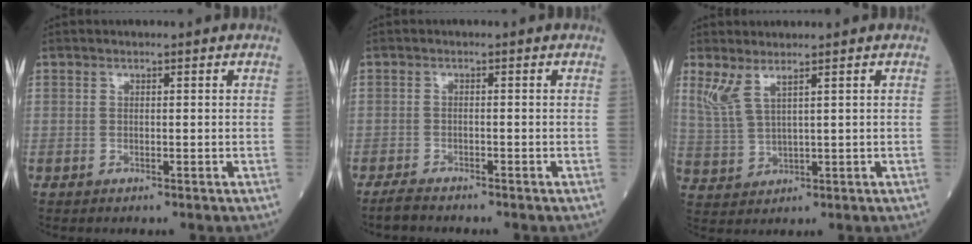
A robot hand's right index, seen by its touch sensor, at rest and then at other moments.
{"total": 2.4, "force": [-2.2, 0.3, 0.9], "torque": [-0.023, -0.007, -0.039]}
{"total": 4.2, "force": [2.7, 0.7, 3.0], "torque": [-0.083, 0.001, 0.071]}